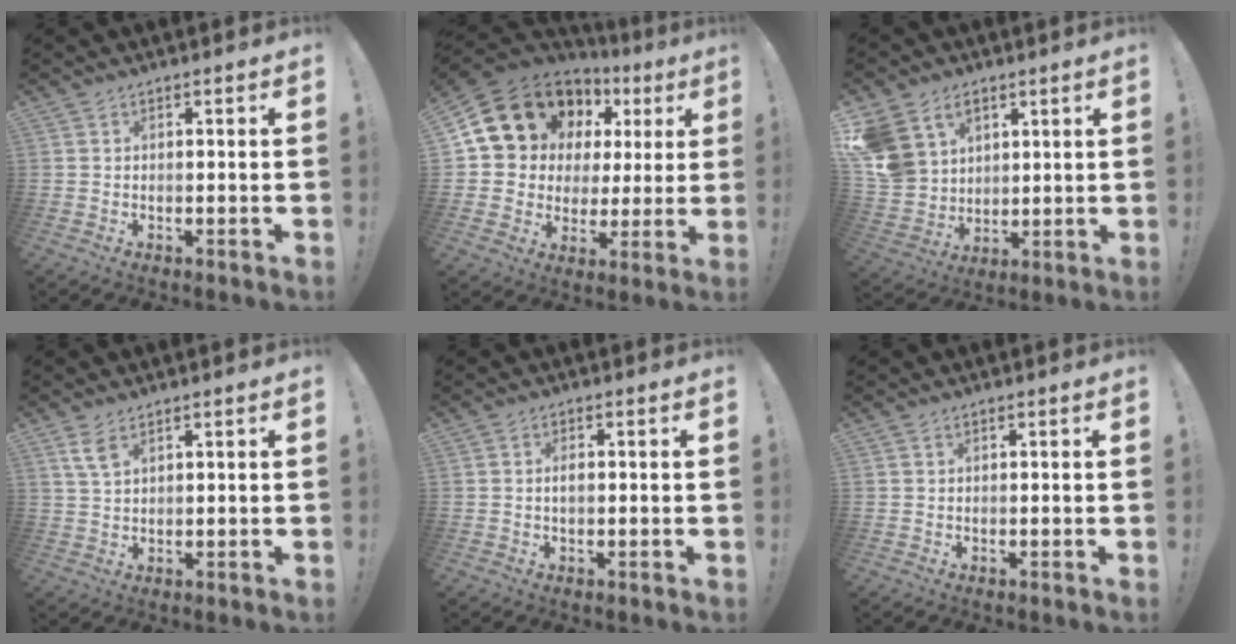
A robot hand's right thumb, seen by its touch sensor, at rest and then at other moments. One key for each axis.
{"total": 15.0, "fx": 9.4, "fy": 10.4, "fz": 5.2, "tx": -0.084, "ty": -0.066, "tz": 0.196}
{"total": 13.1, "fx": 6.4, "fy": 10.1, "fz": 5.3, "tx": -0.103, "ty": -0.037, "tz": 0.132}
{"total": 4.6, "fx": 2.8, "fy": 1.8, "fz": 3.3, "tx": -0.053, "ty": -0.011, "tz": 0.050}
{"total": 1.6, "fx": -0.2, "fy": 0.6, "fz": 1.5, "tx": -0.021, "ty": 0.001, "tz": -0.006}
{"total": 0.0}